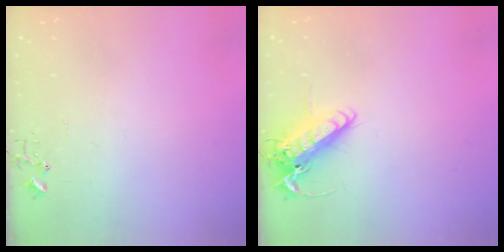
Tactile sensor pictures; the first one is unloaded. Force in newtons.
{"total": 13.8, "press": 13.6, "slide": 2.3}